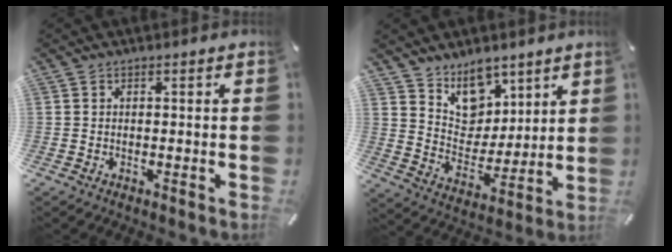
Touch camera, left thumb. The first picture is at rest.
{"total": 11.2, "force": [7.9, 7.6, 2.1], "torque": [-0.038, -0.072, 0.153]}